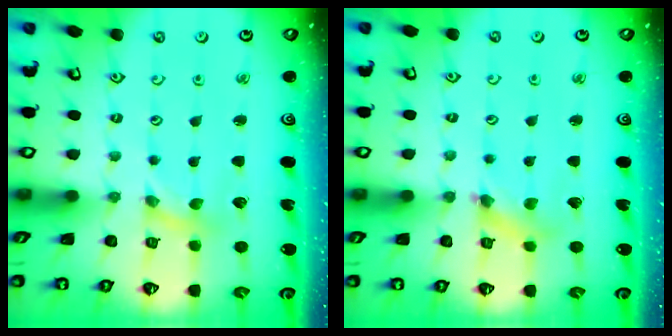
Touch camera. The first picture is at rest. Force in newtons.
{"total": 3.7, "press": 3.6, "slide": 0.5}